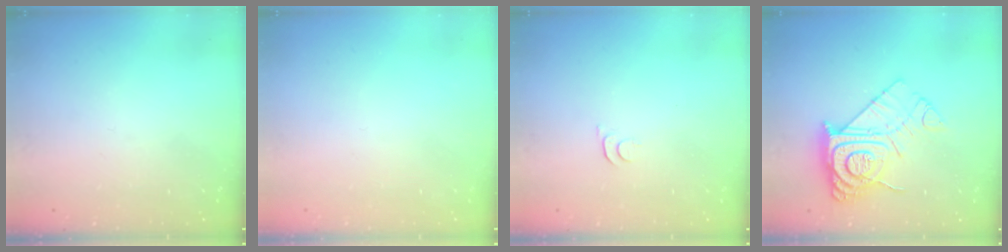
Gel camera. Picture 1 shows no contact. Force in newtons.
{"total": 1.5, "press": 1.5, "slide": 0.1}
{"total": 3.3, "press": 3.2, "slide": 0.4}
{"total": 13.5, "press": 13.5, "slide": 1.1}